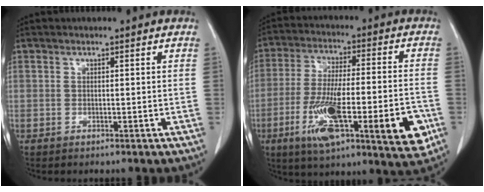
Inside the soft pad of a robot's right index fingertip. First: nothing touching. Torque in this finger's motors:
{"motor_torque": [1.48, -0.66, 0.51, 0.21]}